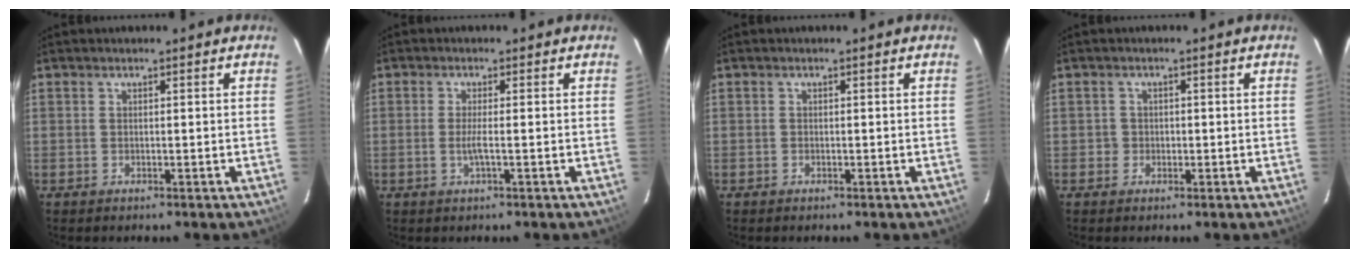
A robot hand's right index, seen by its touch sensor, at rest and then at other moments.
{"total": 2.3, "force": [-0.6, -0.3, 2.2], "torque": [-0.043, -0.003, -0.012]}
{"total": 0.5, "force": [-0.4, 0.3, 0.0], "torque": [0.000, 0.000, -0.009]}
{"total": 1.7, "force": [-0.6, 1.7, 0.0], "torque": [0.000, 0.005, -0.008]}